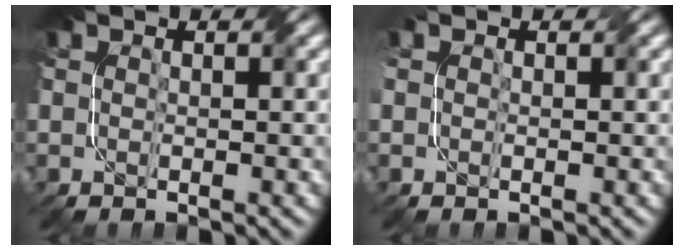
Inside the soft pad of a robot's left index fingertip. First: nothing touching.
{"total": 0.8, "force": [-0.1, 0.6, 0.4], "torque": [0.000, -0.004, -0.003]}